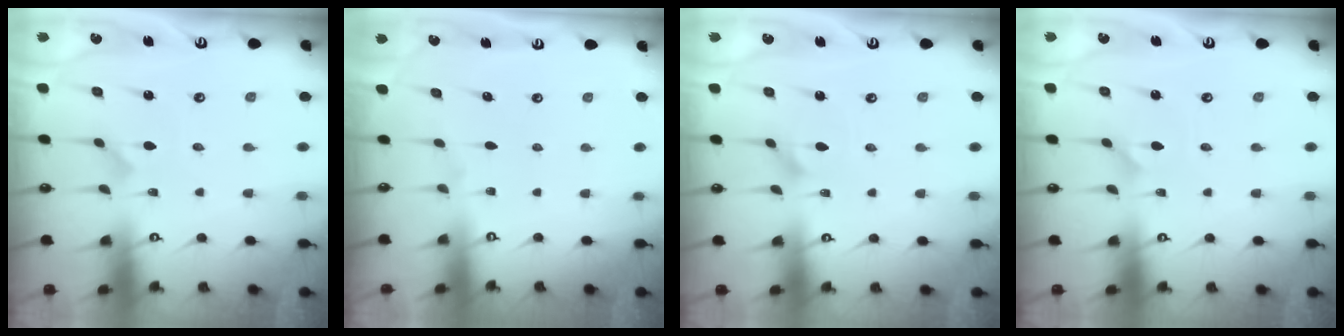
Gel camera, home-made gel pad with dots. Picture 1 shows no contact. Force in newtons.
{"total": 0.0}
{"total": 1.6, "press": 1.6, "slide": 0.3}
{"total": 0.7, "press": 0.7, "slide": 0.0}